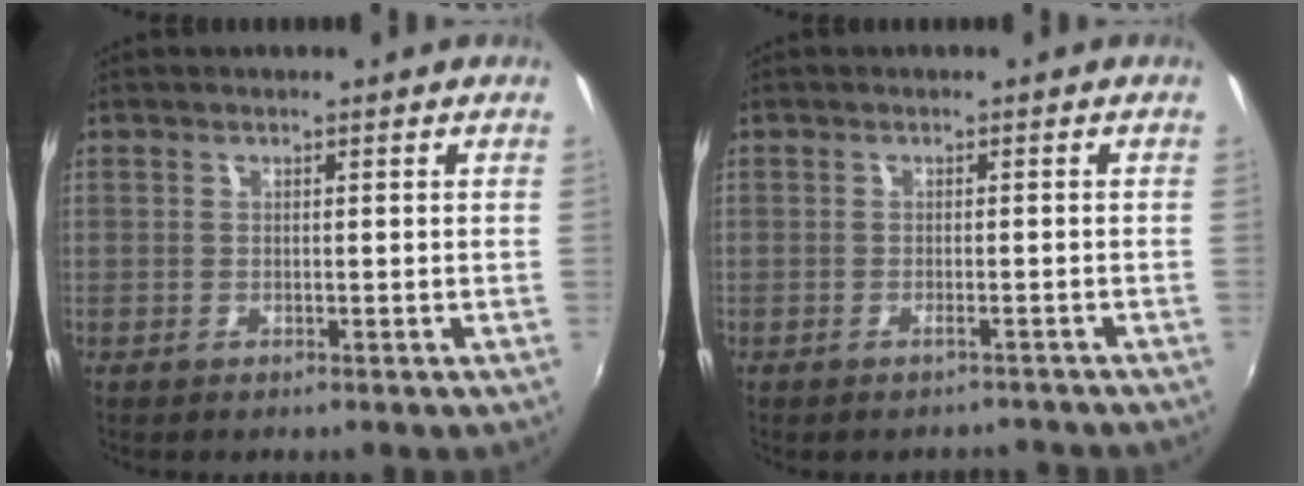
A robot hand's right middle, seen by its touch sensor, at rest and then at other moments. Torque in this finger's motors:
{"motor_torque": [0.19, -0.25, 0.05, 0.06]}